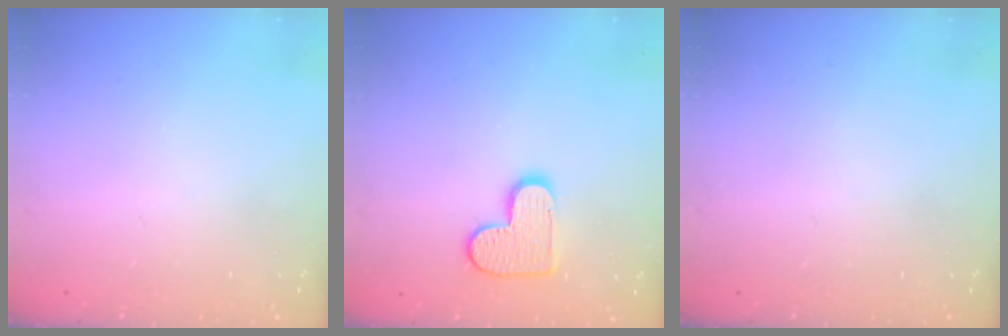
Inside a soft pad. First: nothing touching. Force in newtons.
{"total": 10.5, "press": 10.5, "slide": 0.5}
{"total": 0.0}